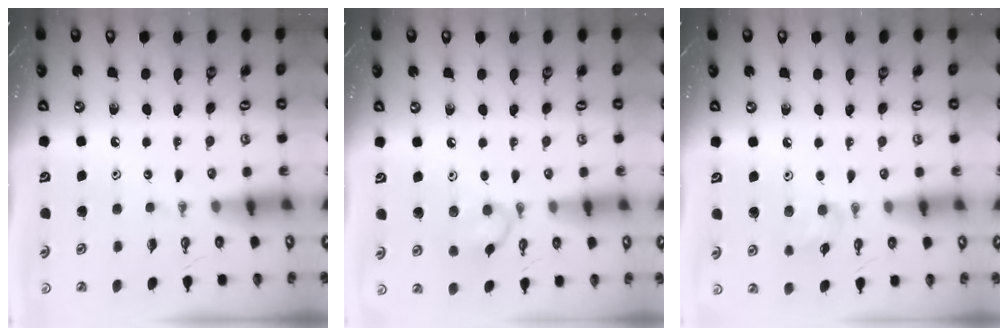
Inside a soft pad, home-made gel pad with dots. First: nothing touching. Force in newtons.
{"total": 7.9, "press": 7.9, "slide": 0.4}
{"total": 8.2, "press": 7.9, "slide": 2.3}